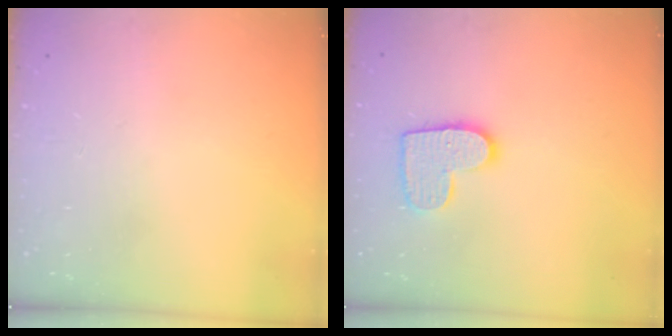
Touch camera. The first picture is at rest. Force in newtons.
{"total": 10.8, "press": 10.8, "slide": 0.5}